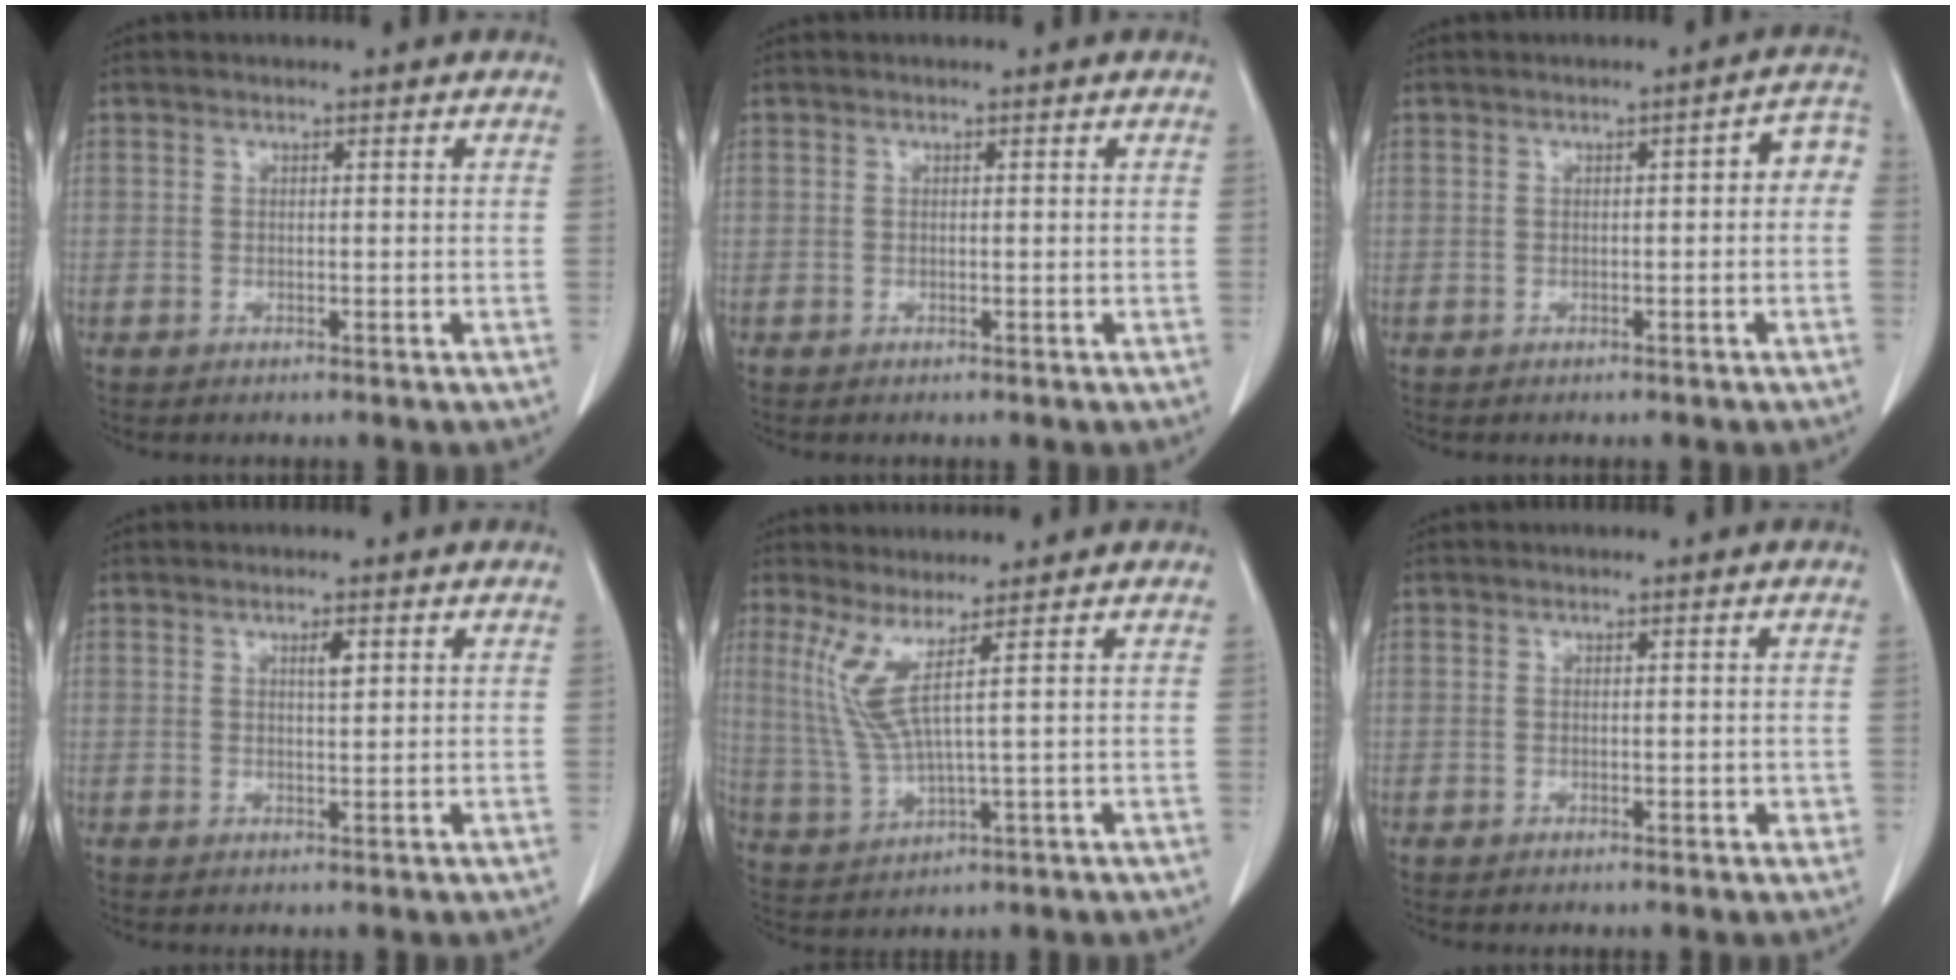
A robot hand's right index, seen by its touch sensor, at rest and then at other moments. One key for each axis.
{"total": 0.0}
{"total": 3.5, "fx": -0.1, "fy": 1.2, "fz": 3.3, "tx": -0.033, "ty": 0.020, "tz": -0.005}
{"total": 1.6, "fx": 0.7, "fy": 0.3, "fz": 1.4, "tx": -0.024, "ty": -0.002, "tz": 0.012}
{"total": 5.8, "fx": 2.5, "fy": -1.0, "fz": 5.1, "tx": -0.123, "ty": -0.009, "tz": 0.062}
{"total": 1.2, "fx": -0.2, "fy": 0.7, "fz": 1.0, "tx": -0.013, "ty": 0.002, "tz": 0.001}